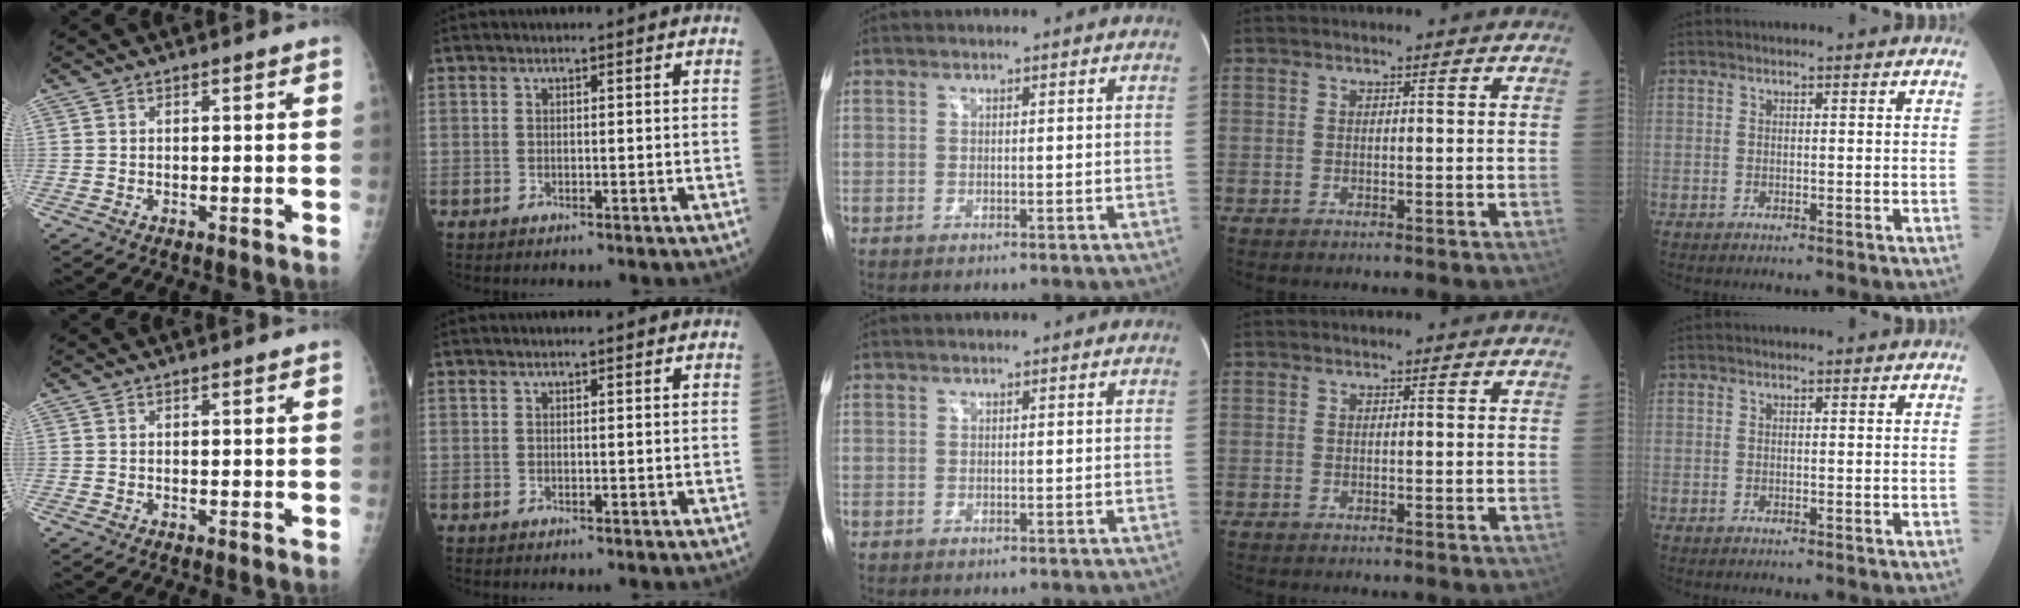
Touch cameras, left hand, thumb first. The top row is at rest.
{}